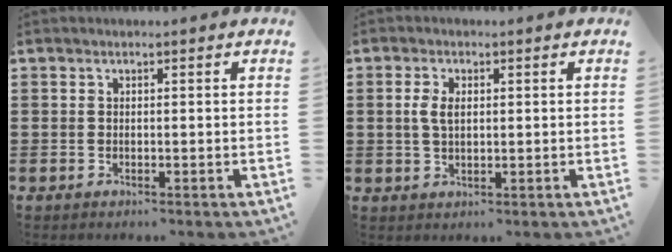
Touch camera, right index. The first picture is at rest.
{"total": 3.2, "force": [0.4, 1.8, 2.6], "torque": [-0.055, 0.009, 0.006]}